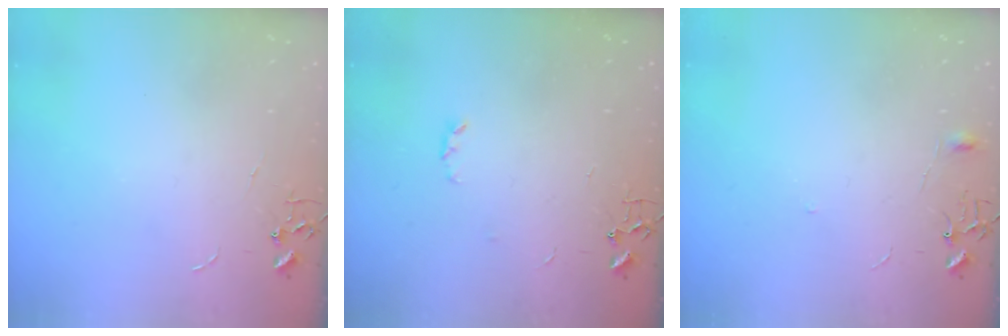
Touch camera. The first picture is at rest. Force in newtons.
{"total": 2.9, "press": 2.8, "slide": 0.5}
{"total": 4.6, "press": 4.6, "slide": 0.5}